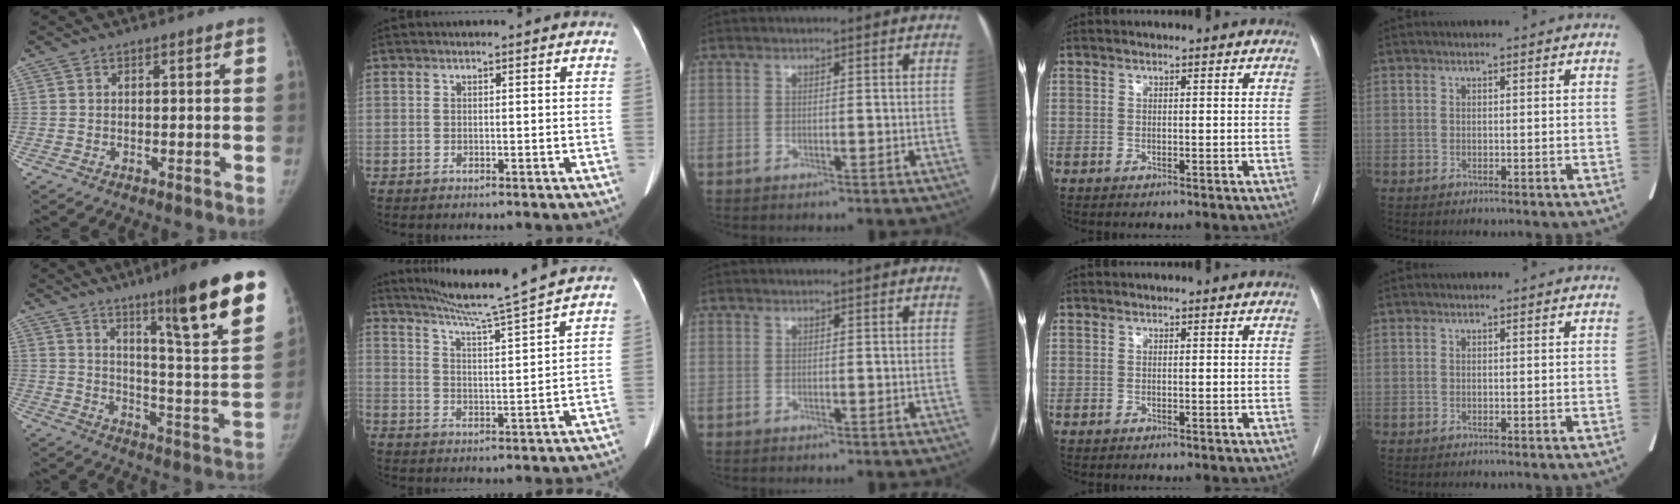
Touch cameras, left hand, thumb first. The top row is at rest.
{"thumb": {"total": 22.3, "force": [13.8, 2.1, 17.4], "torque": [-0.223, -0.075, 0.208]}, "index": {"total": 14.1, "force": [12.5, -2.3, 6.2], "torque": [-0.108, -0.017, 0.182]}}